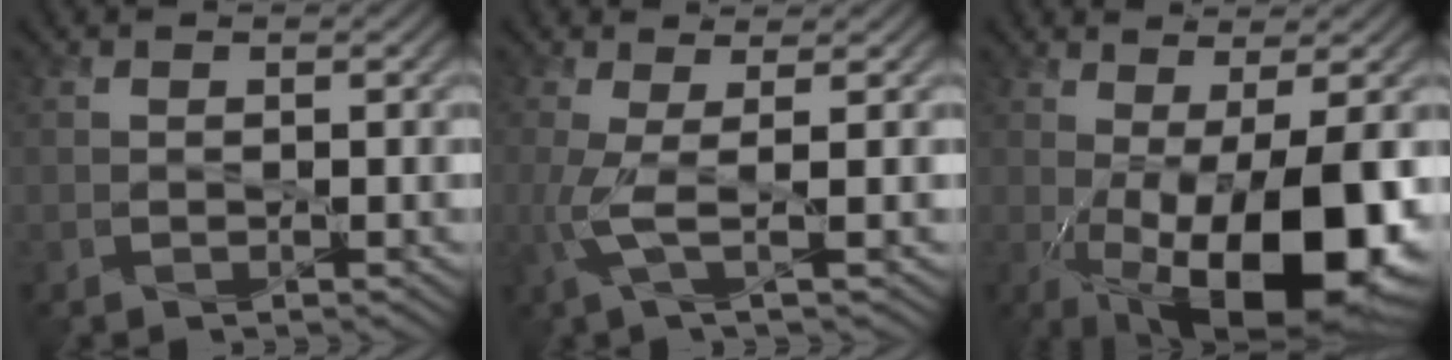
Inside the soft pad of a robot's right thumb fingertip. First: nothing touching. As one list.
[{"total": 3.6, "force": [-0.1, 0.6, 3.5], "torque": [-0.078, 0.001, -0.009]}, {"total": 15.2, "force": [-3.6, 5.6, 13.7], "torque": [-0.227, -0.025, -0.043]}]